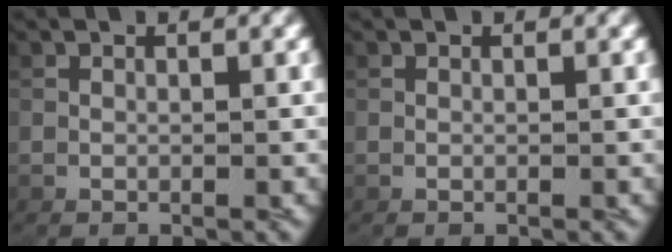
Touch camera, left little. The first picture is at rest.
{"total": 0.0}